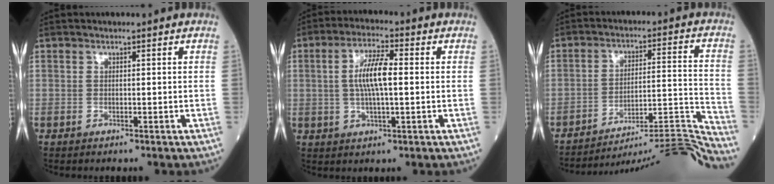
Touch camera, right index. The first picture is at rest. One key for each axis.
{"total": 7.3, "fx": 0.5, "fy": 1.5, "fz": 7.1, "tx": -0.142, "ty": 0.009, "tz": 0.009}
{"total": 19.9, "fx": -19.2, "fy": -3.5, "fz": 3.9, "tx": -0.014, "ty": 0.015, "tz": -0.271}